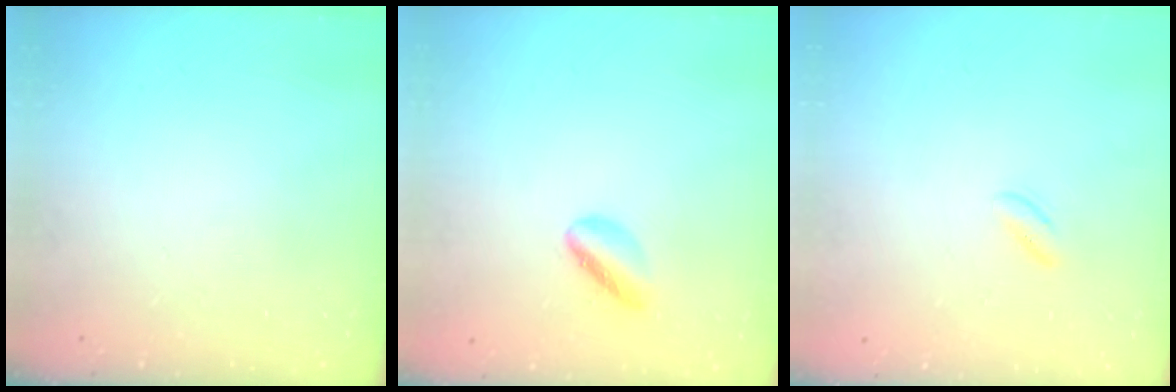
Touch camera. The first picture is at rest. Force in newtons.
{"total": 4.9, "press": 4.6, "slide": 1.5}
{"total": 1.5, "press": 1.3, "slide": 0.8}